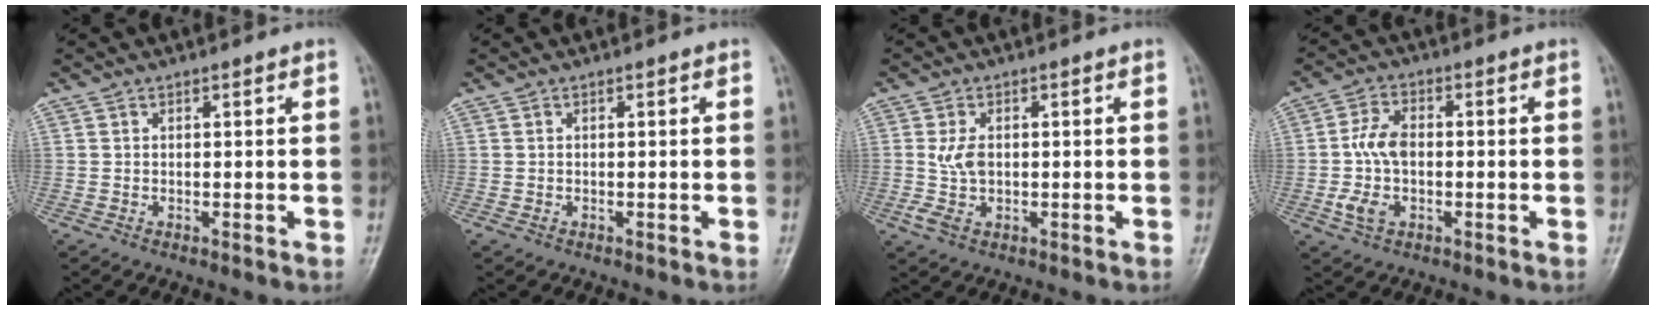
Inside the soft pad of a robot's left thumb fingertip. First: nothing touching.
{"total": 0.8, "force": [-0.2, 0.6, 0.5], "torque": [-0.014, -0.001, 0.000]}
{"total": 4.2, "force": [-0.1, 2.6, 3.3], "torque": [-0.069, 0.001, -0.001]}
{"total": 7.7, "force": [-0.9, 4.9, 5.9], "torque": [-0.117, 0.012, -0.021]}